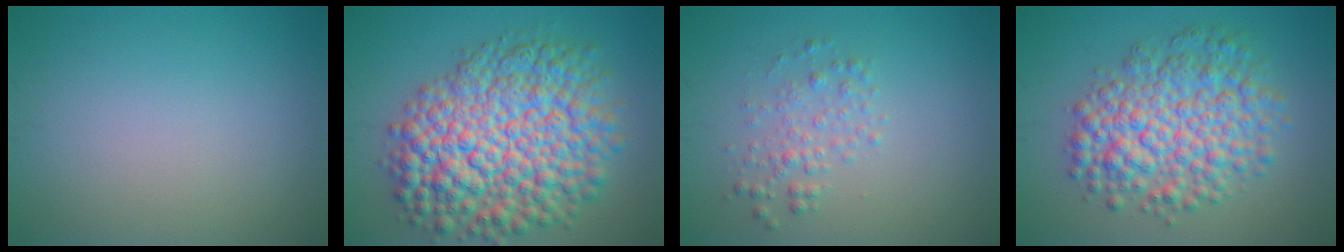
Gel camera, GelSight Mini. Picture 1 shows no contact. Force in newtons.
{"total": 12.3, "press": 12.3, "slide": 0.3}
{"total": 2.0, "press": 2.0, "slide": 0.0}
{"total": 7.8, "press": 7.8, "slide": 0.2}